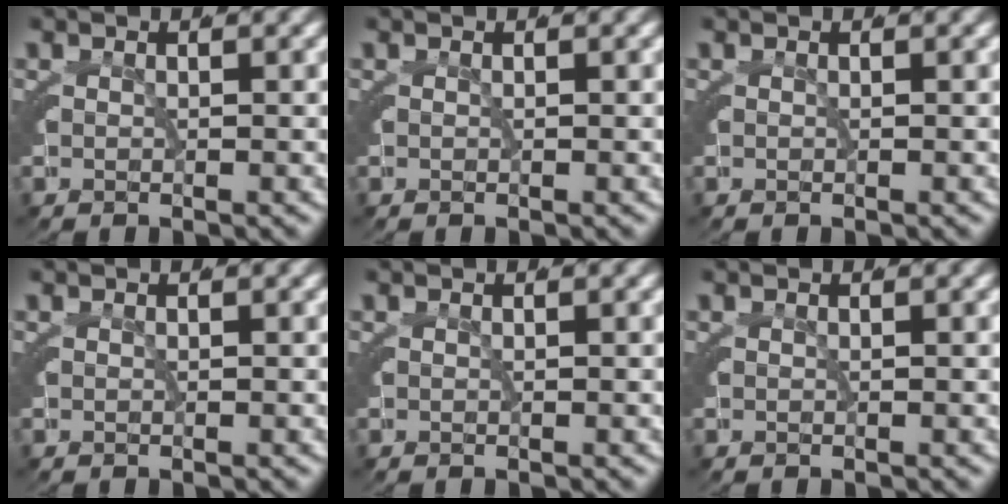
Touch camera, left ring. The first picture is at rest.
{"total": 0.0}
{"total": 0.0}
{"total": 0.0}
{"total": 0.0}
{"total": 0.0}